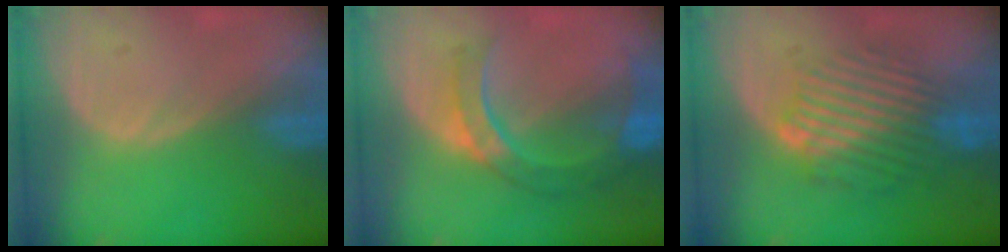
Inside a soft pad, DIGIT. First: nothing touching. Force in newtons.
{"total": 9.1, "press": 7.9, "slide": 4.4}
{"total": 9.2, "press": 8.3, "slide": 3.9}